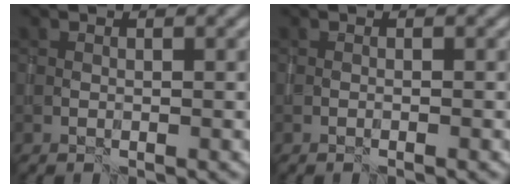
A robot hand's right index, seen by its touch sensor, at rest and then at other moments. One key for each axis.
{"total": 0.7, "fx": -0.3, "fy": 0.2, "fz": 0.6, "tx": -0.008, "ty": 0.001, "tz": -0.010}